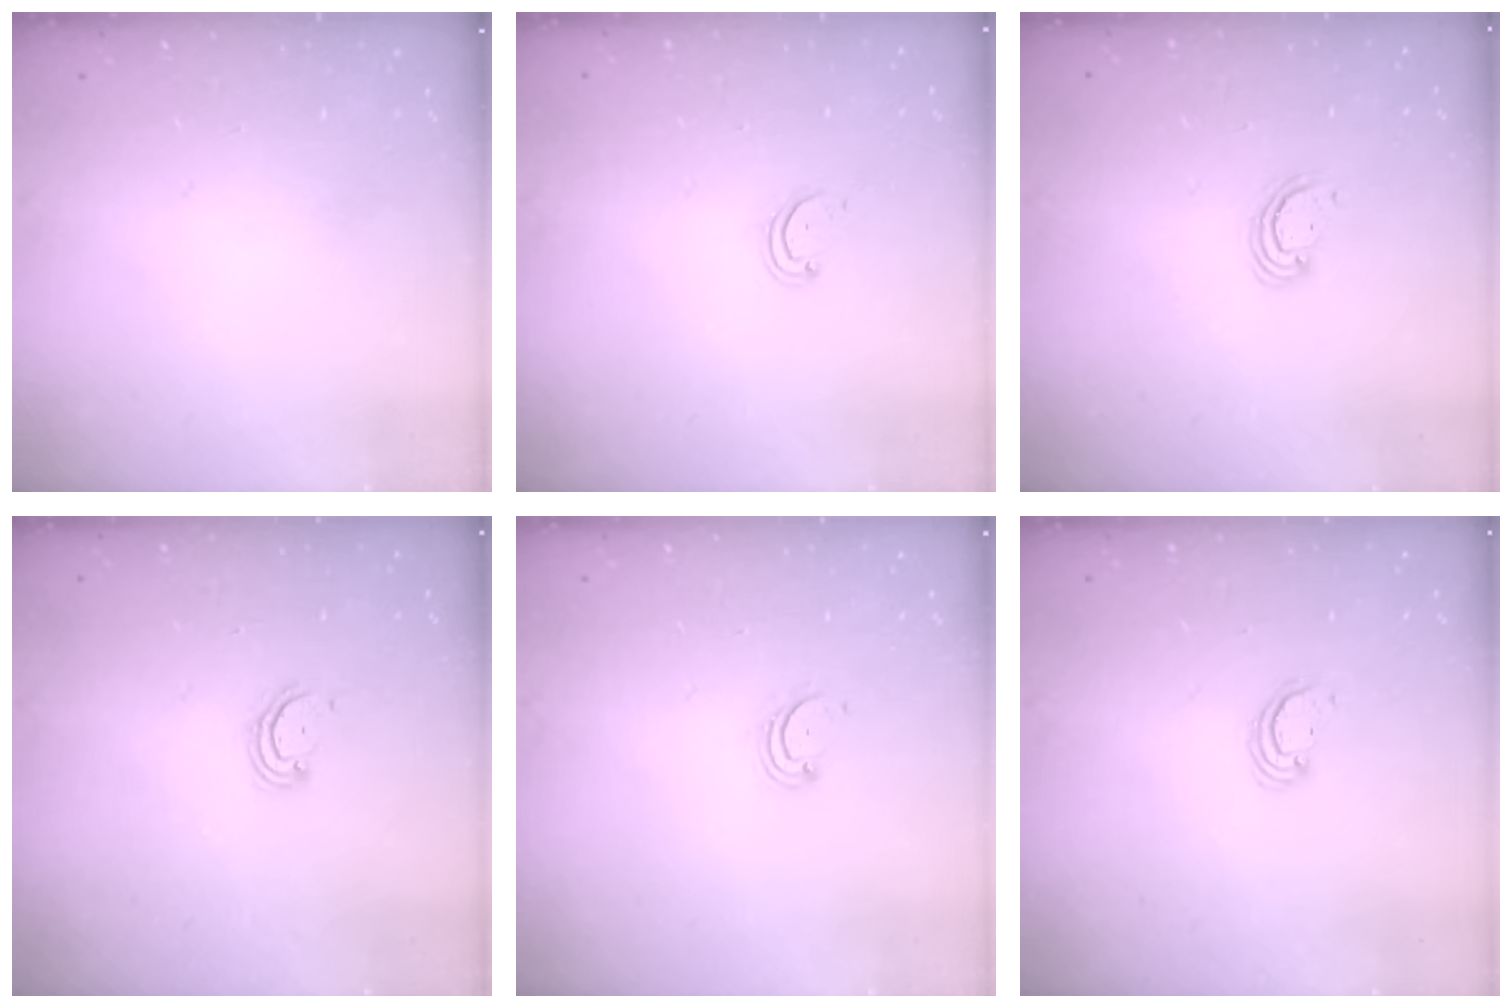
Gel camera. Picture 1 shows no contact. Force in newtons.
{"total": 2.2, "press": 2.2, "slide": 0.2}
{"total": 2.8, "press": 2.8, "slide": 0.3}
{"total": 3.3, "press": 3.3, "slide": 0.5}
{"total": 2.6, "press": 2.5, "slide": 0.3}
{"total": 2.6, "press": 2.6, "slide": 0.2}